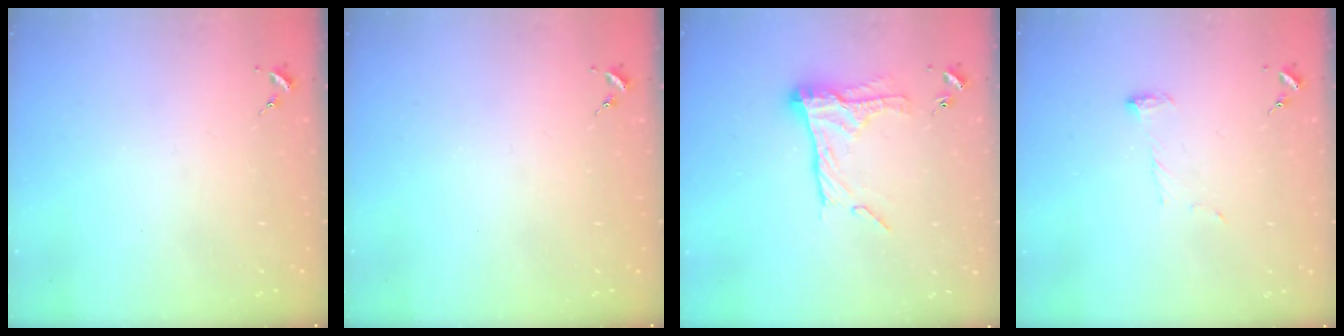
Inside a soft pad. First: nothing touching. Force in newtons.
{"total": 0.0}
{"total": 16.3, "press": 16.2, "slide": 1.1}
{"total": 6.6, "press": 6.6, "slide": 0.4}